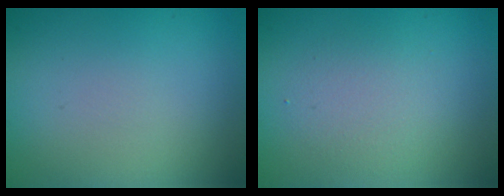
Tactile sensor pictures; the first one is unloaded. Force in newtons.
{"total": 2.4, "press": 2.4, "slide": 0.3}